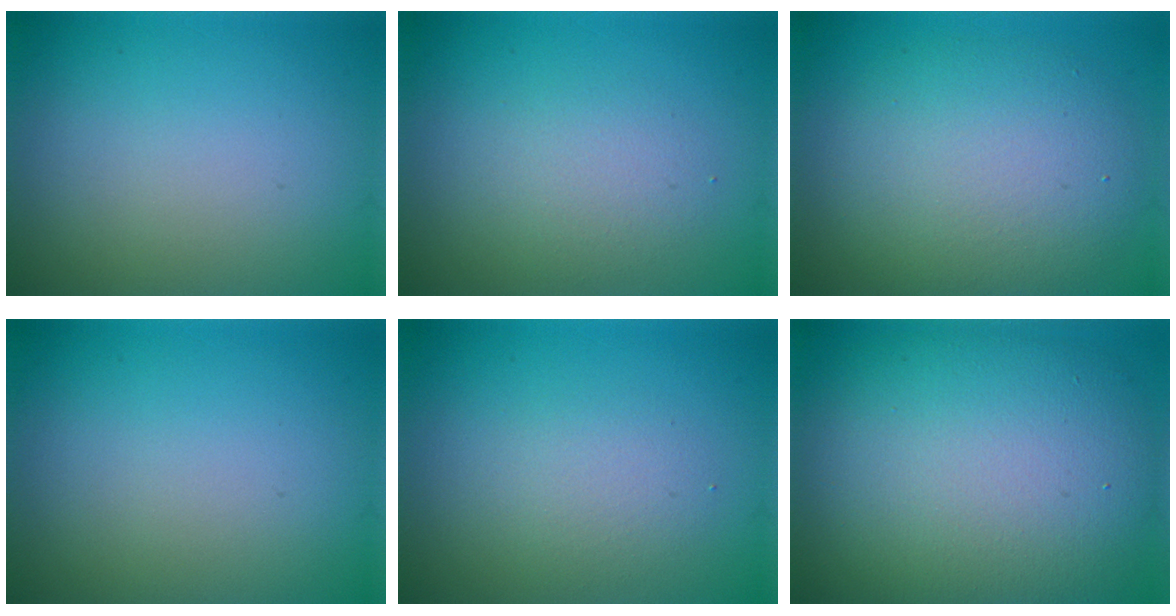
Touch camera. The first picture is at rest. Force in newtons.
{"total": 2.4, "press": 2.4, "slide": 0.1}
{"total": 7.3, "press": 7.3, "slide": 0.6}
{"total": 0.0}
{"total": 2.1, "press": 2.1, "slide": 0.1}
{"total": 13.4, "press": 13.3, "slide": 0.8}